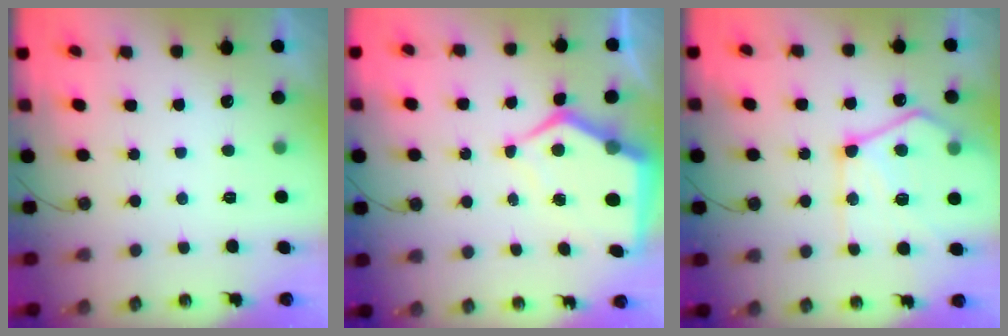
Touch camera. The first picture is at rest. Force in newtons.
{"total": 10.2, "press": 10.1, "slide": 1.1}
{"total": 16.6, "press": 16.6, "slide": 0.9}